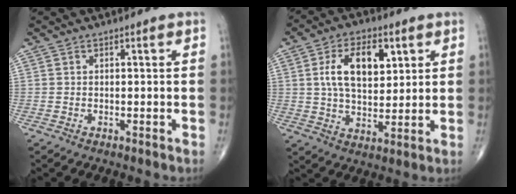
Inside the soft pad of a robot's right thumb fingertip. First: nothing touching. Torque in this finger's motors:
{"motor_torque": [0.83, 2.54, 1.14, 0.42, 0.11]}